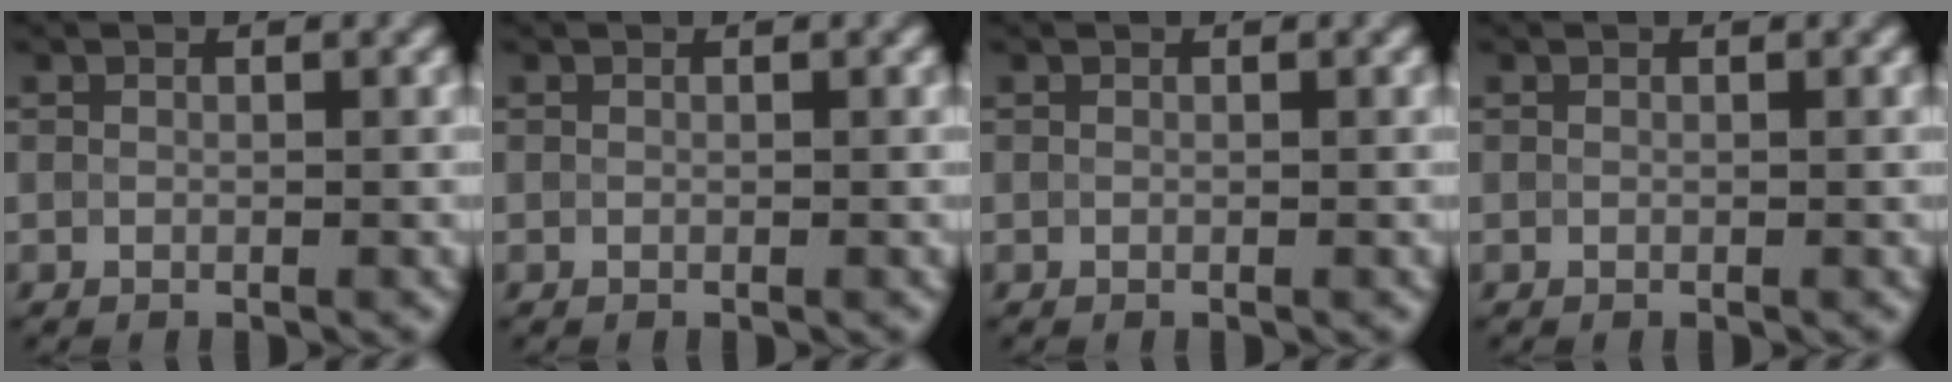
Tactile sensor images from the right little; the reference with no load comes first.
{"total": 0.0}
{"total": 0.0}
{"total": 0.0}